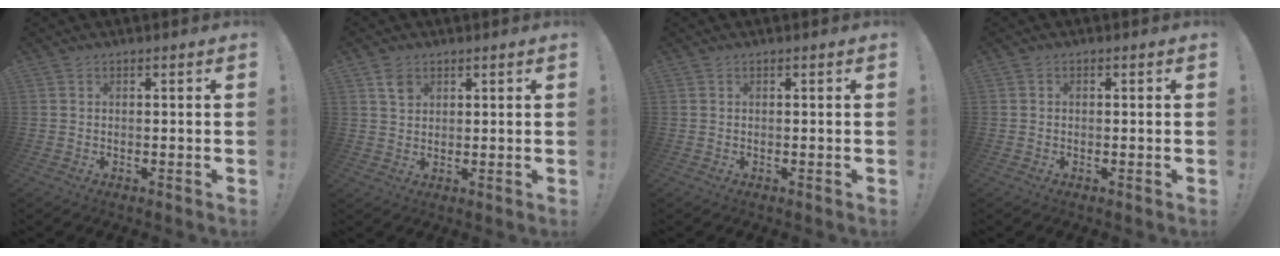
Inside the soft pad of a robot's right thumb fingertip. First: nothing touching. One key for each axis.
{"total": 3.7, "fx": 2.2, "fy": 2.7, "fz": 1.2, "tx": -0.011, "ty": -0.008, "tz": 0.039}
{"total": 0.0}
{"total": 0.6, "fx": -0.3, "fy": 0.5, "fz": 0.3, "tx": -0.008, "ty": 0.003, "tz": -0.003}